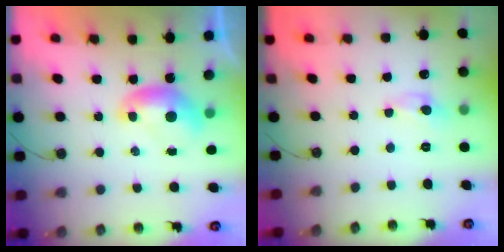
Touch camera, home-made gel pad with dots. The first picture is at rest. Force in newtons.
{"total": 0.0}